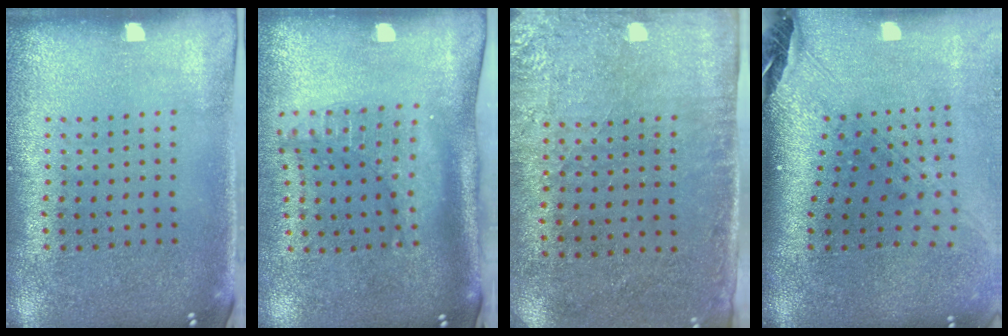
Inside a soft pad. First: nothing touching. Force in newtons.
{"total": 2.2, "press": 1.6, "slide": 1.5}
{"total": 2.7, "press": 2.3, "slide": 1.5}
{"total": 2.9, "press": 2.1, "slide": 2.0}